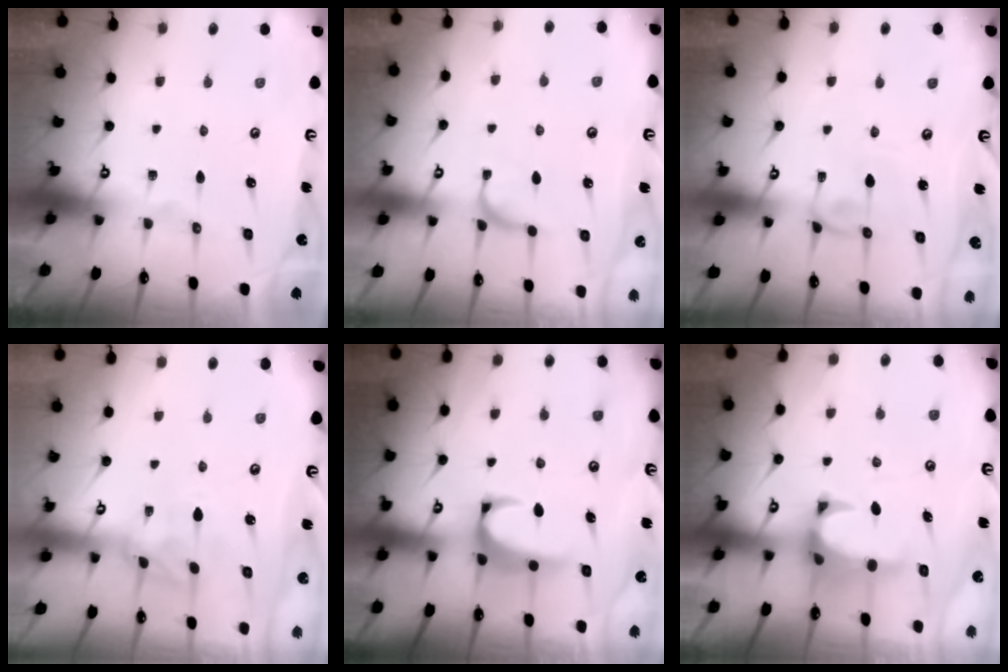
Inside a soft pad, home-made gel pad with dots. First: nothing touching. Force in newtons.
{"total": 2.2, "press": 2.2, "slide": 0.4}
{"total": 1.4, "press": 1.4, "slide": 0.2}
{"total": 2.4, "press": 2.2, "slide": 1.2}
{"total": 2.2, "press": 2.0, "slide": 0.9}
{"total": 2.6, "press": 2.3, "slide": 1.1}